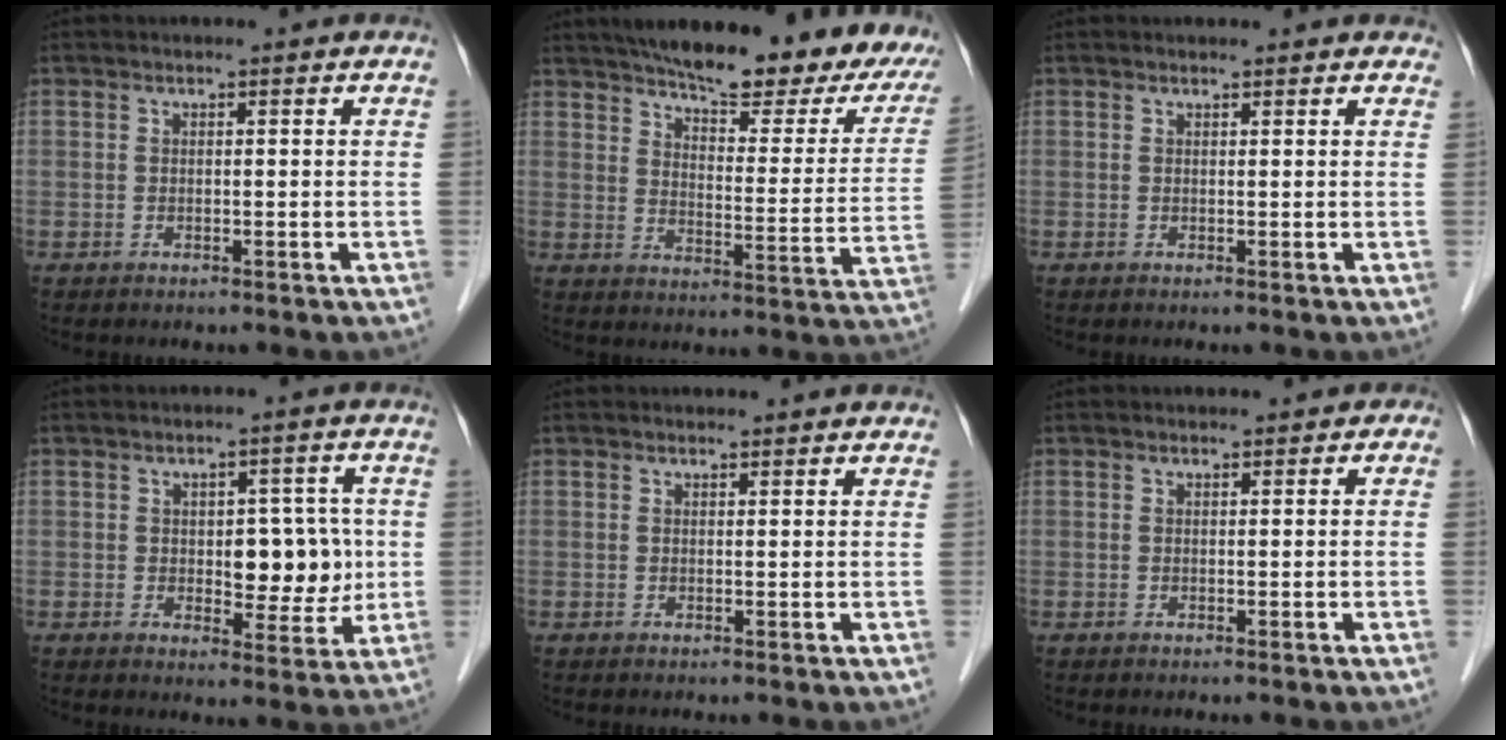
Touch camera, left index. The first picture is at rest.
{"total": 24.4, "force": [19.6, 5.3, 13.6], "torque": [-0.184, -0.017, 0.239]}
{"total": 2.8, "force": [2.6, 1.0, 0.7], "torque": [-0.009, 0.015, 0.020]}
{"total": 6.7, "force": [0.1, 3.9, 5.5], "torque": [-0.065, 0.012, 0.010]}
{"total": 1.9, "force": [1.8, 0.4, 0.2], "torque": [-0.015, 0.010, 0.019]}
{"total": 0.6, "force": [0.2, 0.5, 0.2], "torque": [0.002, 0.012, 0.000]}